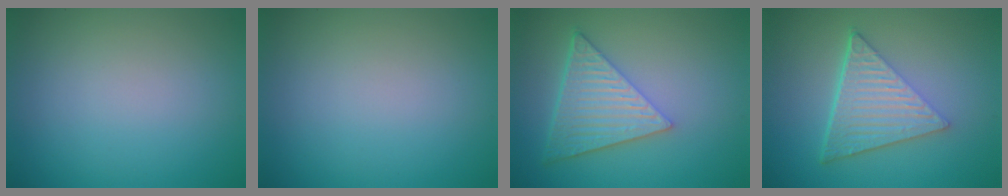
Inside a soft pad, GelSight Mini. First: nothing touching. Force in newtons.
{"total": 0.0}
{"total": 6.8, "press": 4.9, "slide": 4.7}
{"total": 6.8, "press": 4.5, "slide": 5.1}